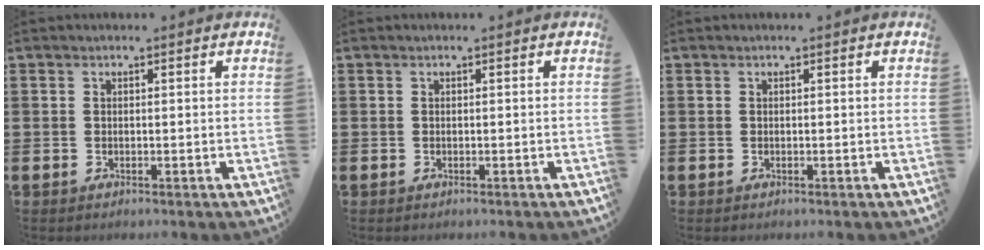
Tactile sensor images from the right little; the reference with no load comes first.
{"total": 0.0}
{"total": 0.0}